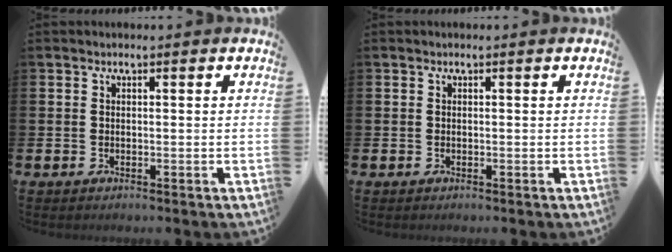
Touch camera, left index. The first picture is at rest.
{"total": 0.0}